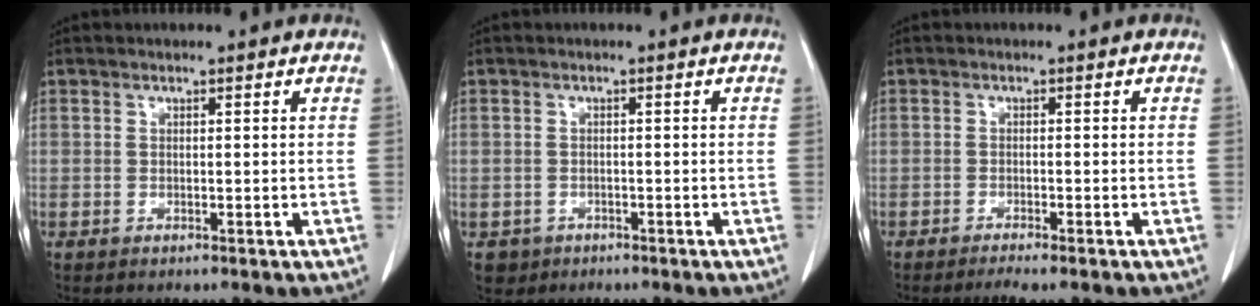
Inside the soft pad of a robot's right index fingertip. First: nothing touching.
{"total": 2.4, "force": [-1.2, 2.1, 0.1], "torque": [-0.002, 0.007, -0.016]}
{"total": 3.2, "force": [-2.6, -0.1, 1.8], "torque": [-0.023, -0.004, -0.039]}